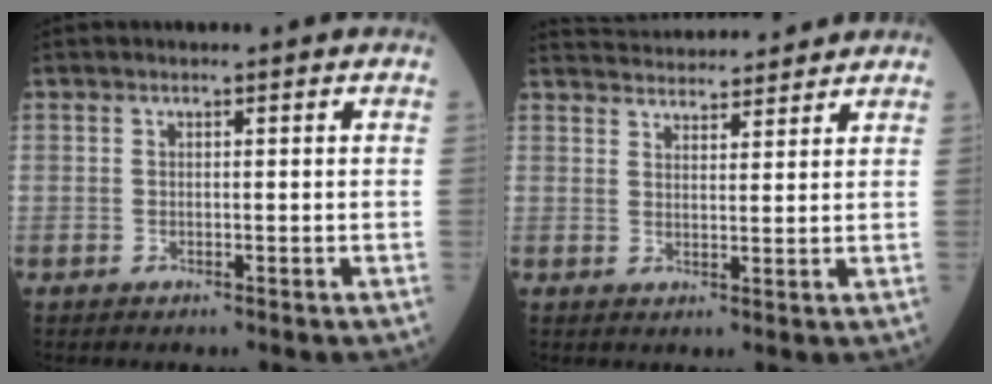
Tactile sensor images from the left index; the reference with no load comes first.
{"total": 11.1, "force": [10.8, 1.5, 2.4], "torque": [-0.037, 0.022, 0.149]}